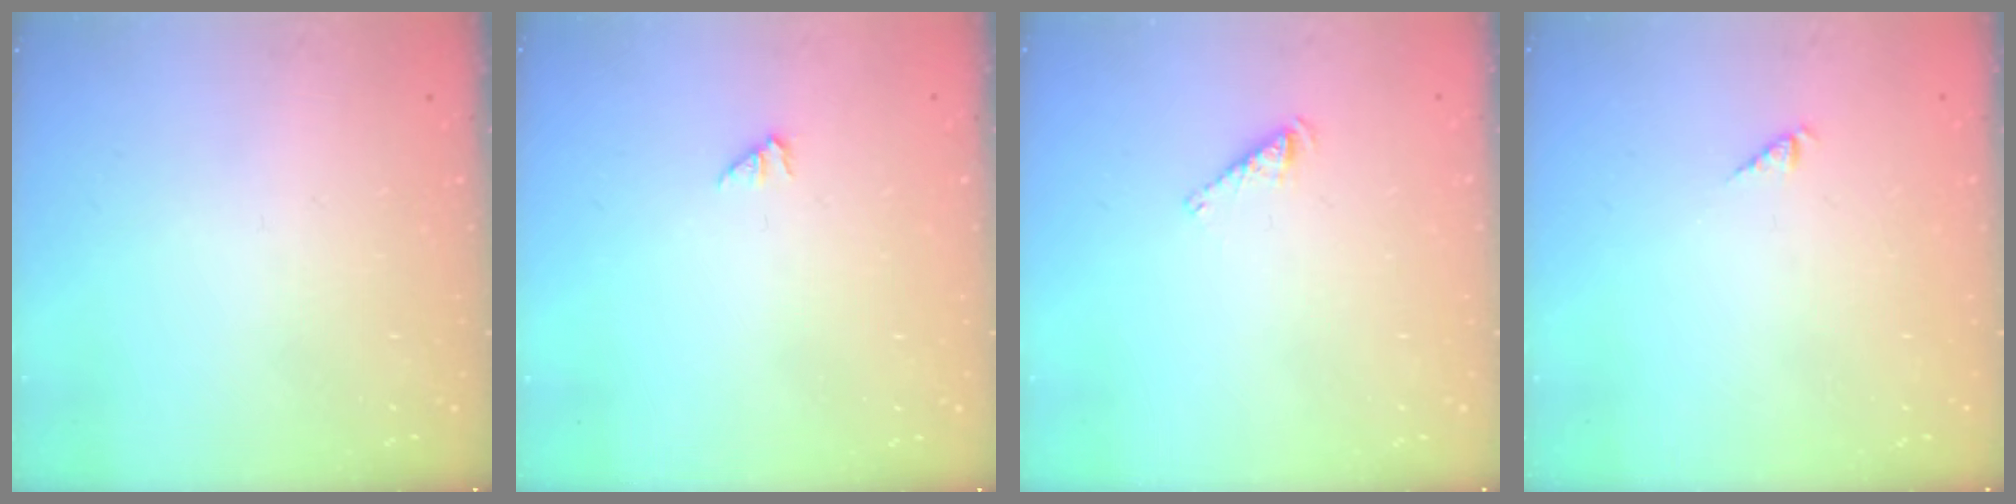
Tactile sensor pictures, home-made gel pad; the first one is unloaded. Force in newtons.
{"total": 0.0}
{"total": 2.8, "press": 2.8, "slide": 0.5}
{"total": 2.6, "press": 2.6, "slide": 0.4}